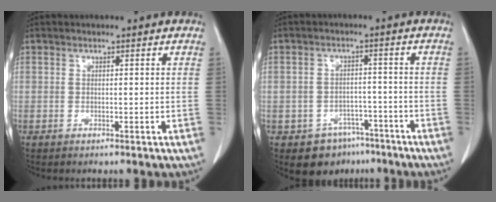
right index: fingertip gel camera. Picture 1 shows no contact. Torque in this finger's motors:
{"motor_torque": [-1.02, -0.81, -0.70, -0.21]}